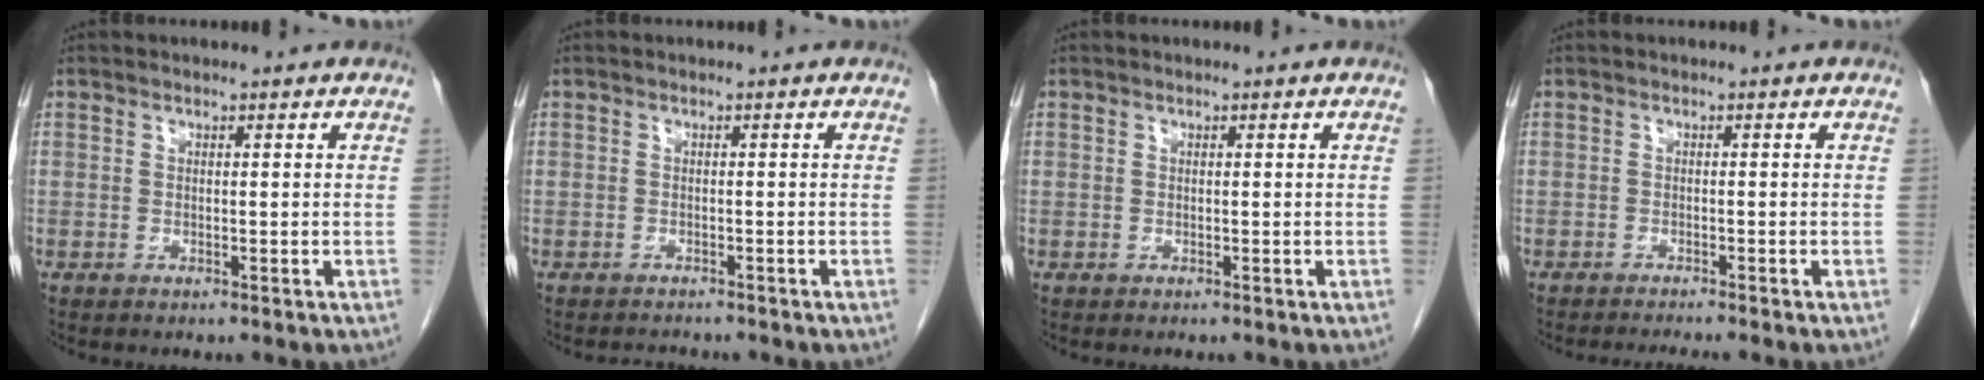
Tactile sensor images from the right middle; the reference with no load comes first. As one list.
[{"total": 1.6, "force": [-1.6, 0.4, 0.0], "torque": [-0.001, -0.005, -0.023]}, {"total": 0.0}, {"total": 3.6, "force": [-3.2, -0.6, 1.5], "torque": [-0.016, -0.007, -0.048]}]